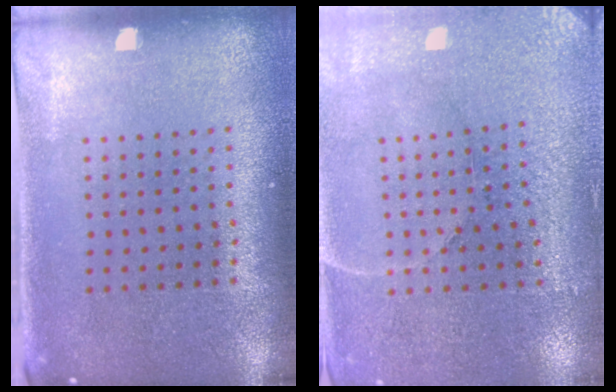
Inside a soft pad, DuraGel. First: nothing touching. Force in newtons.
{"total": 3.2, "press": 3.1, "slide": 0.4}